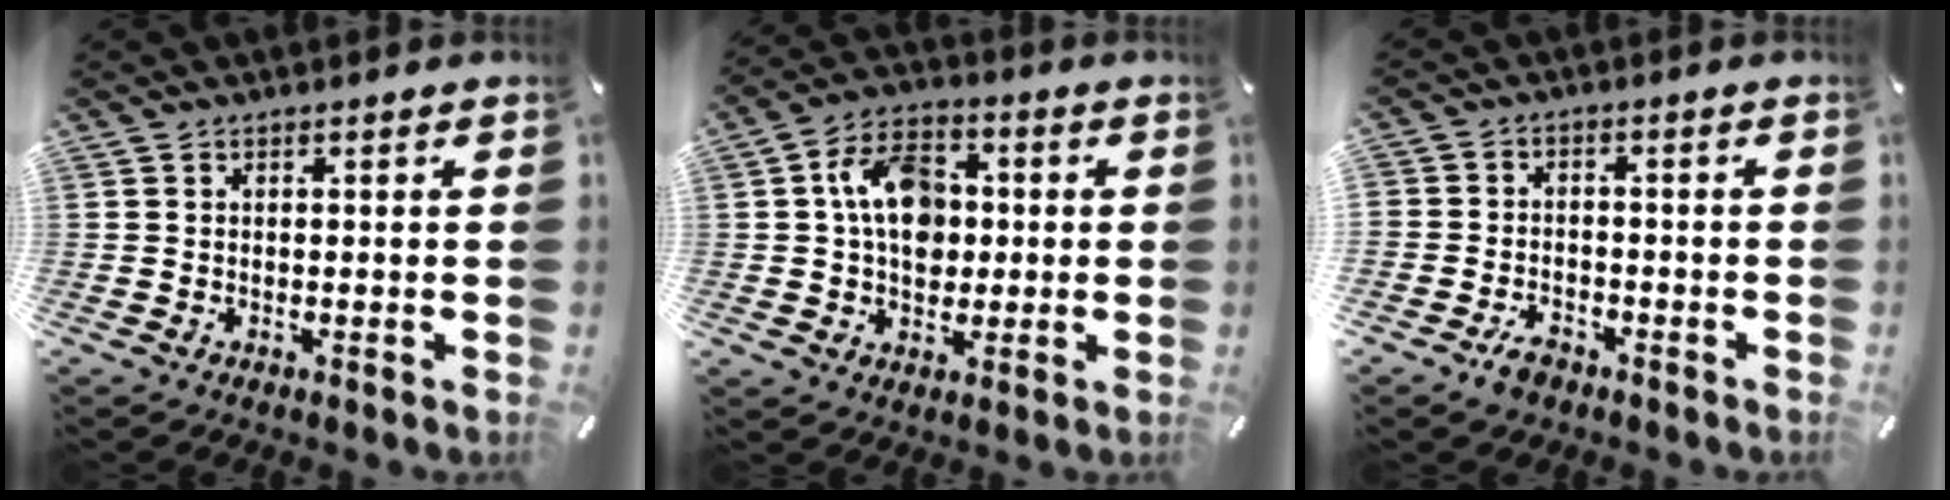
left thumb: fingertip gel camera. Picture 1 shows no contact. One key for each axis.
{"total": 11.4, "fx": 0.9, "fy": 8.7, "fz": 7.3, "tx": -0.132, "ty": 0.016, "tz": 0.019}
{"total": 5.4, "fx": -3.3, "fy": 4.1, "fz": 1.1, "tx": -0.014, "ty": 0.024, "tz": -0.057}